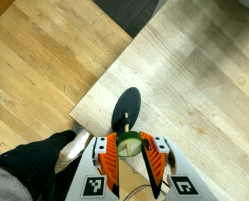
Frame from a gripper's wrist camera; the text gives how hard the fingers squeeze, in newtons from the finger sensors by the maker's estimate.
{"total": 10.1, "left": 9.8, "right": 10.3}